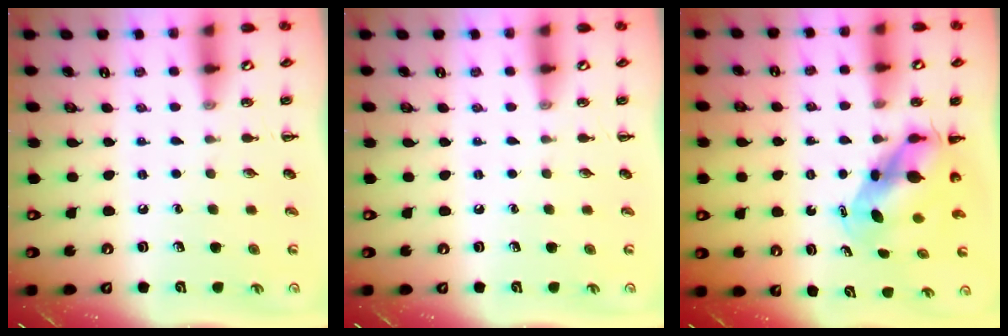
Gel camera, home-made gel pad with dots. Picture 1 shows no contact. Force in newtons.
{"total": 0.0}
{"total": 5.8, "press": 5.6, "slide": 1.3}